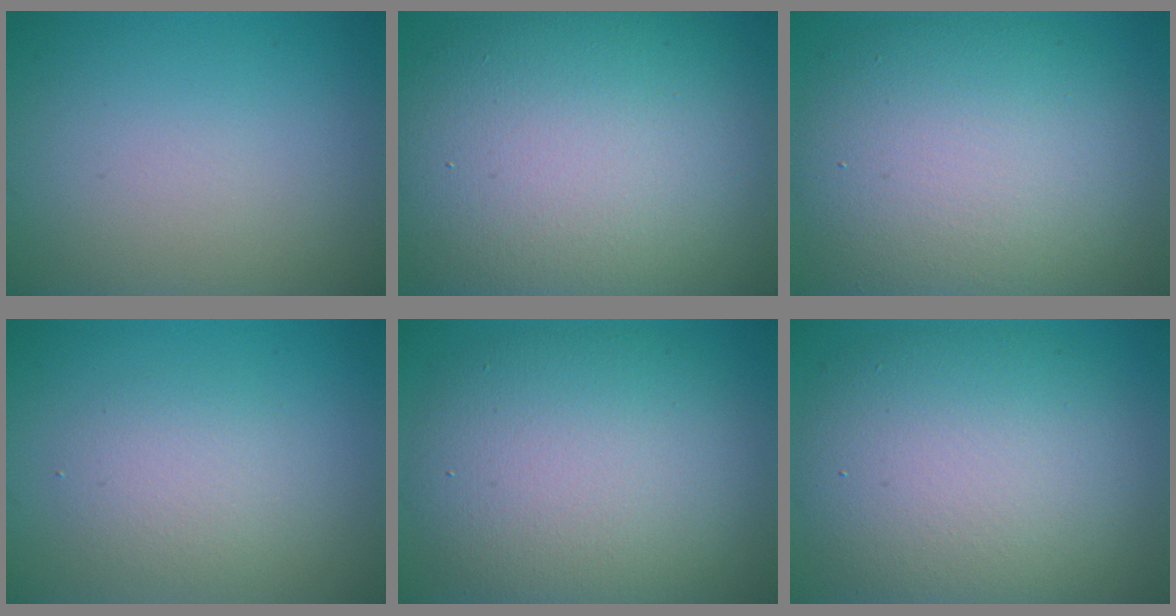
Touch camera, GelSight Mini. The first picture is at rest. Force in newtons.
{"total": 15.6, "press": 15.6, "slide": 1.1}
{"total": 11.8, "press": 11.7, "slide": 0.9}
{"total": 2.5, "press": 2.5, "slide": 0.2}
{"total": 10.2, "press": 10.2, "slide": 0.5}
{"total": 10.3, "press": 10.2, "slide": 0.7}